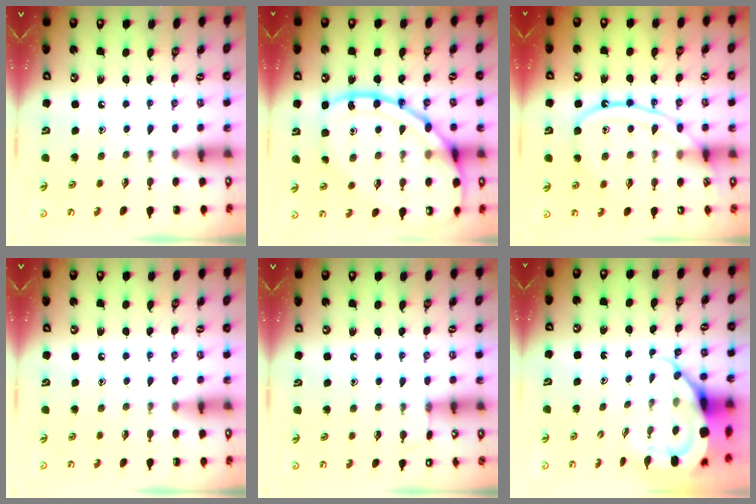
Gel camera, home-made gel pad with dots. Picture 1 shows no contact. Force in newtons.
{"total": 19.6, "press": 19.5, "slide": 2.0}
{"total": 12.7, "press": 12.6, "slide": 1.4}
{"total": 0.0}
{"total": 3.8, "press": 3.8, "slide": 0.4}
{"total": 9.0, "press": 8.9, "slide": 0.9}